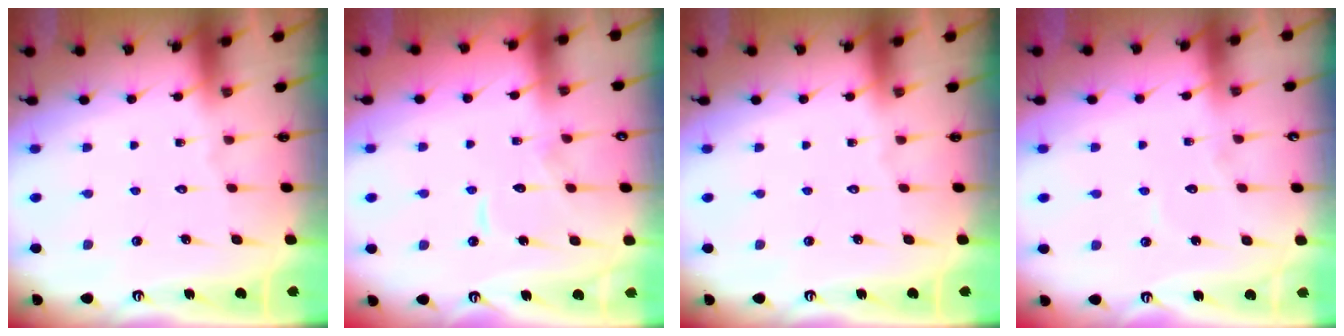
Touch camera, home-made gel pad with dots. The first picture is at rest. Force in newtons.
{"total": 7.9, "press": 7.8, "slide": 0.8}
{"total": 0.0}
{"total": 4.9, "press": 4.9, "slide": 0.4}